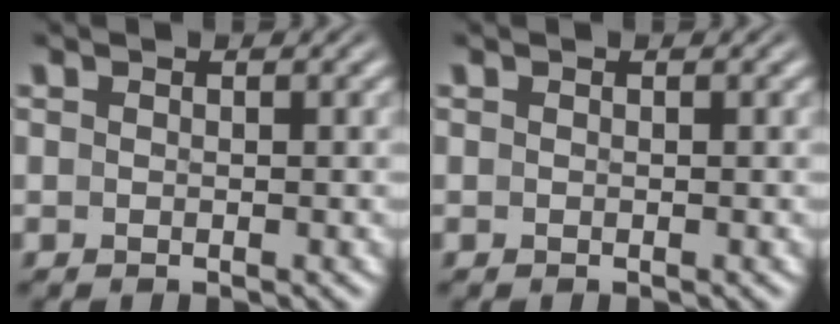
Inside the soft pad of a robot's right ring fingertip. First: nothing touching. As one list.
[{"total": 0.0}]